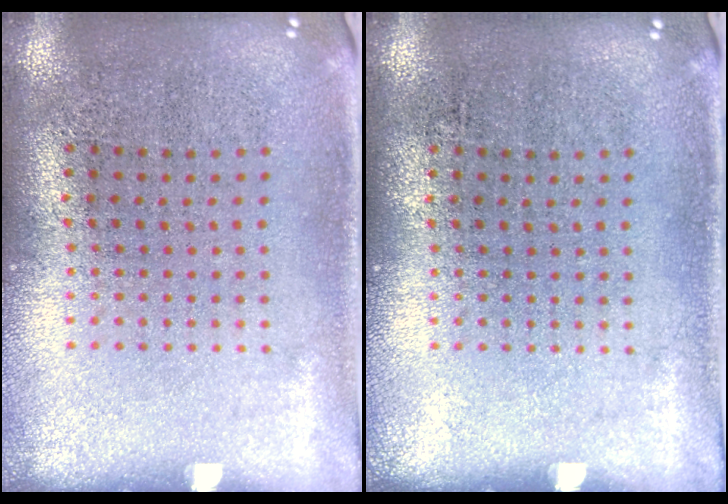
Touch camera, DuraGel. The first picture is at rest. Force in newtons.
{"total": 0.0}